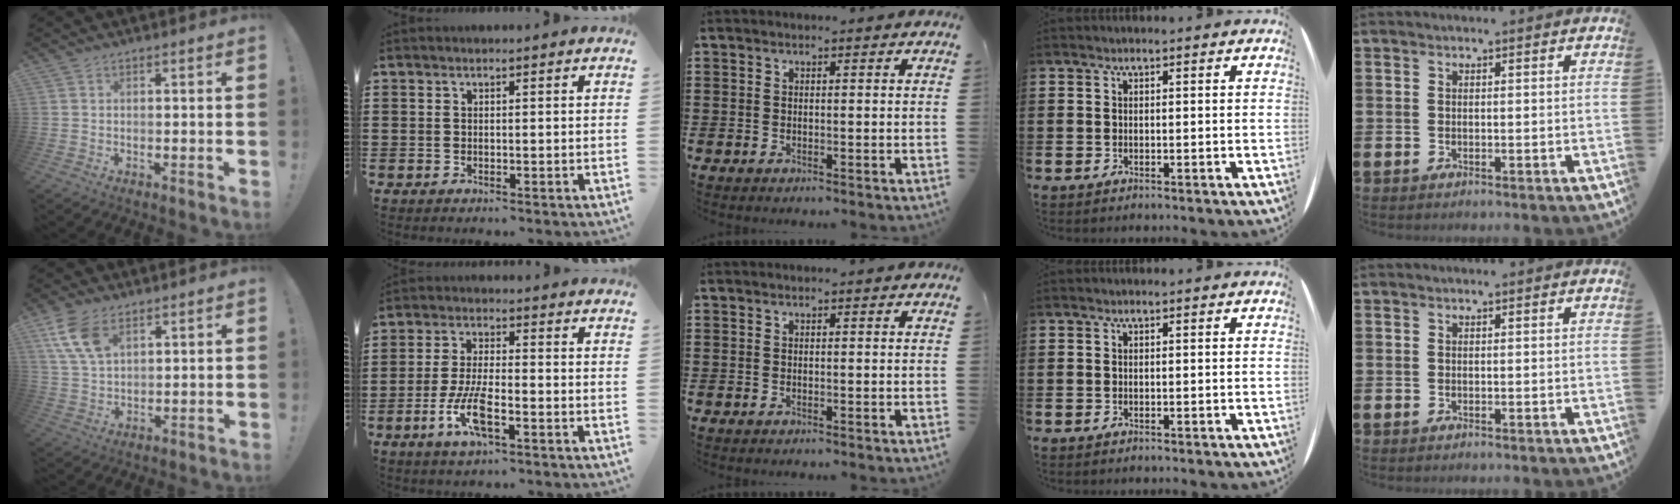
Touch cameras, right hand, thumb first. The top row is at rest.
{"thumb": {"total": 10.1, "force": [5.3, 5.5, 6.6], "torque": [-0.126, -0.015, 0.104]}, "index": {"total": 7.8, "force": [-3.3, 2.2, 6.6], "torque": [-0.153, -0.016, -0.064]}}